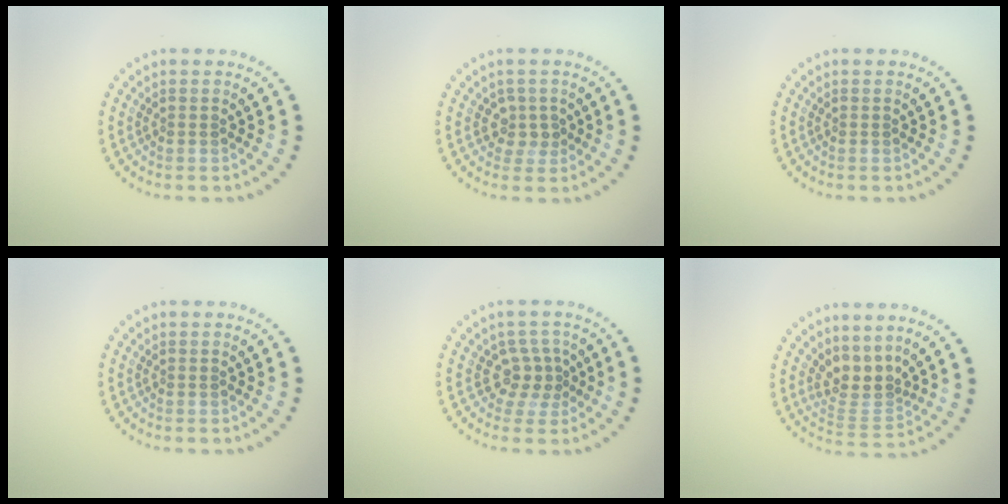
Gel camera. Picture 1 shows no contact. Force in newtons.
{"total": 1.7, "press": 1.3, "slide": 1.1}
{"total": 0.0}
{"total": 0.0}
{"total": 2.4, "press": 1.7, "slide": 1.7}
{"total": 3.0, "press": 2.1, "slide": 2.1}